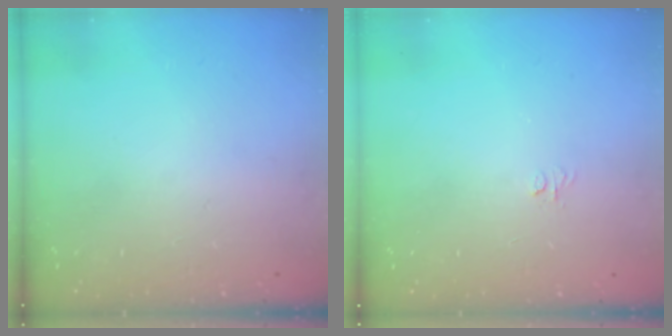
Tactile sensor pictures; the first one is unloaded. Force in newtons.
{"total": 3.1, "press": 3.0, "slide": 0.3}